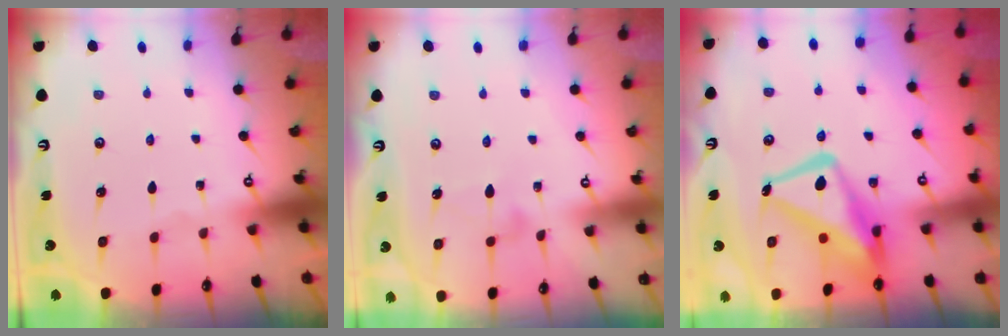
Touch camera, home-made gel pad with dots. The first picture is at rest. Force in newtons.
{"total": 5.6, "press": 5.6, "slide": 0.2}
{"total": 14.0, "press": 13.9, "slide": 1.6}